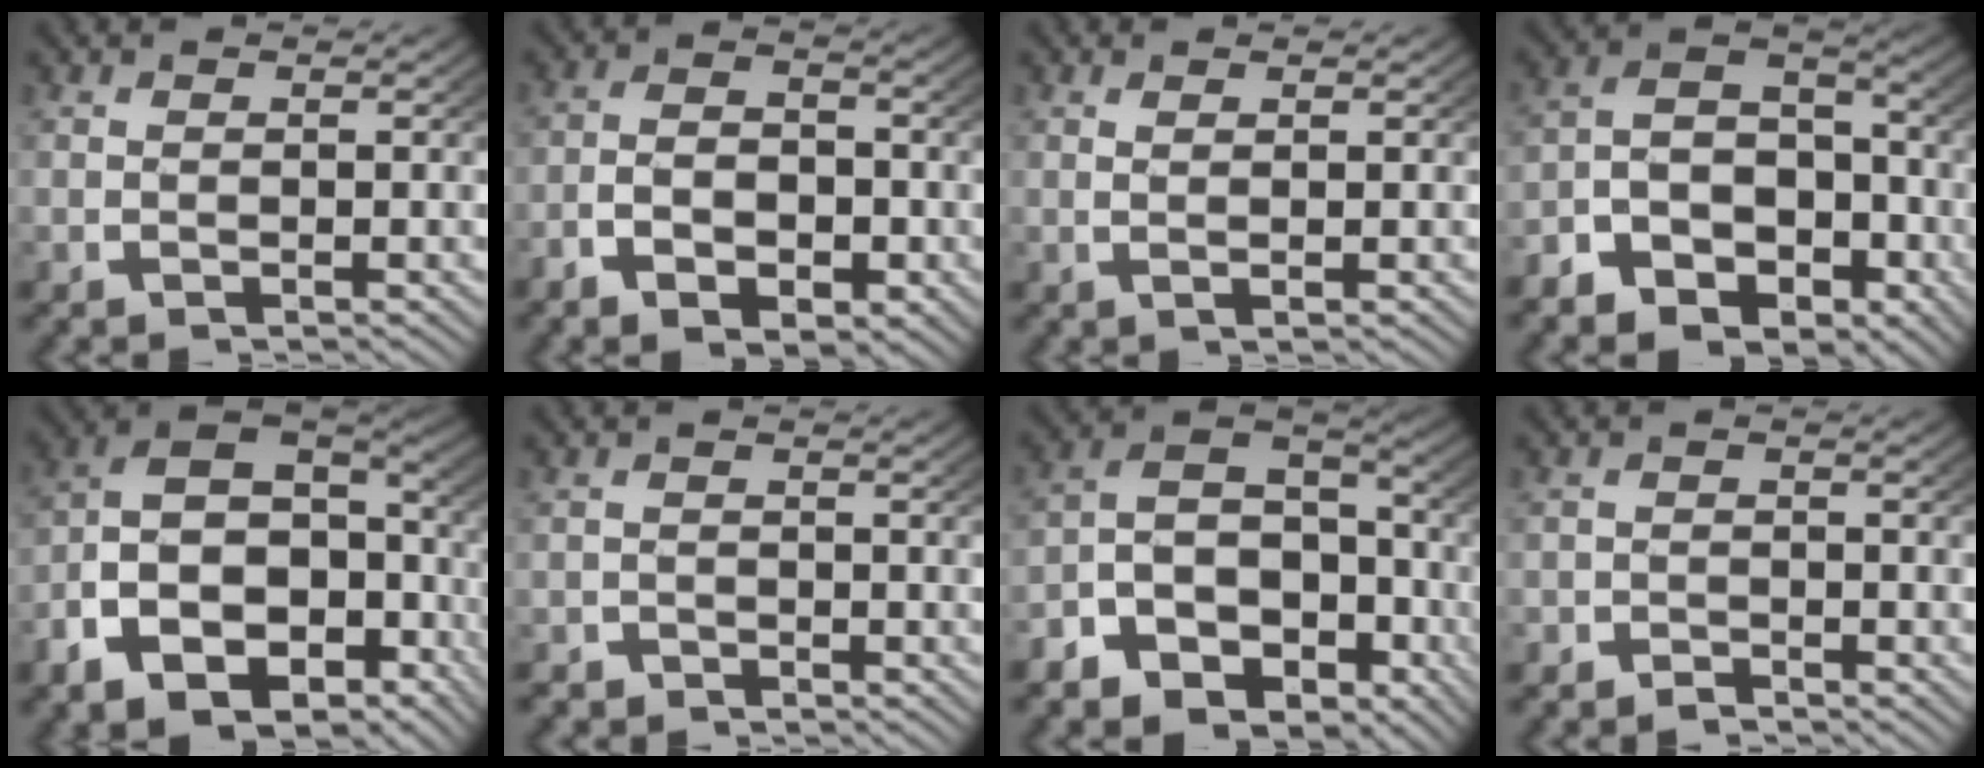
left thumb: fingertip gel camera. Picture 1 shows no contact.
{"total": 4.6, "force": [-1.5, 3.0, 3.2], "torque": [-0.058, -0.015, -0.027]}
{"total": 1.1, "force": [0.5, -0.1, 1.0], "torque": [-0.024, -0.005, 0.014]}
{"total": 10.2, "force": [-3.5, 7.8, 5.5], "torque": [-0.098, -0.029, -0.058]}
{"total": 14.7, "force": [-2.3, 10.9, 9.5], "torque": [-0.209, -0.038, -0.030]}
{"total": 1.9, "force": [-1.7, 0.8, -0.2], "torque": [0.009, -0.013, -0.029]}
{"total": 11.4, "force": [-3.8, 8.8, 6.1], "torque": [-0.116, -0.034, -0.061]}
{"total": 1.7, "force": [-1.6, 0.7, -0.1], "torque": [0.009, -0.009, -0.031]}